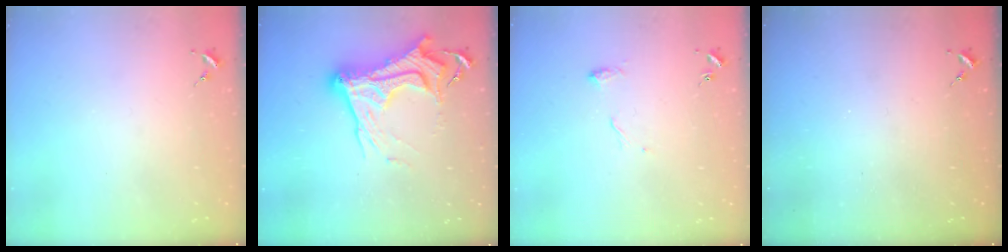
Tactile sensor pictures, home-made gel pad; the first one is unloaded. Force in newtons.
{"total": 19.9, "press": 19.8, "slide": 1.9}
{"total": 7.5, "press": 7.5, "slide": 0.4}
{"total": 0.0}